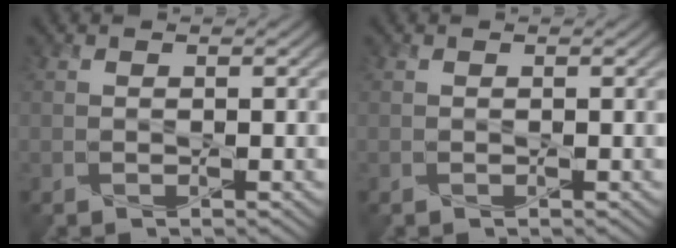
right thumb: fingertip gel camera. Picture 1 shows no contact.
{"total": 0.0}